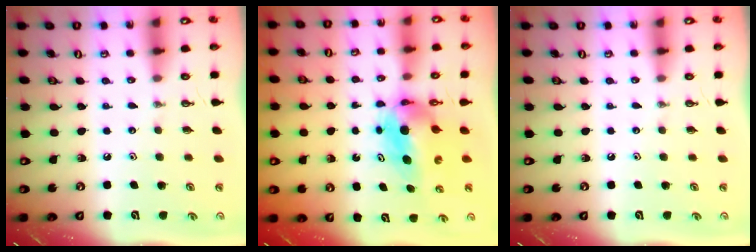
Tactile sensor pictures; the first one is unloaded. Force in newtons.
{"total": 6.2, "press": 6.1, "slide": 1.2}
{"total": 0.0}